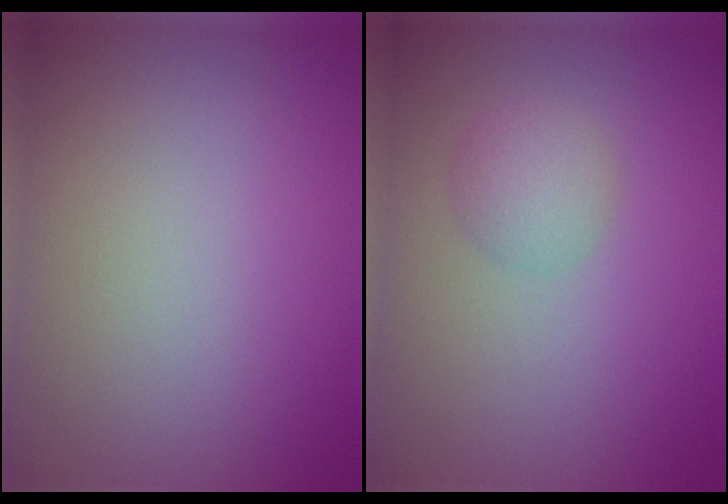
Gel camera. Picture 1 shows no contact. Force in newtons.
{"total": 2.3, "press": 2.3, "slide": 0.0}